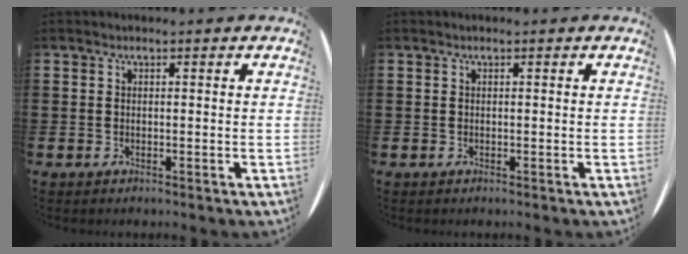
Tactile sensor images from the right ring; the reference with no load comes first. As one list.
[{"total": 0.0}]